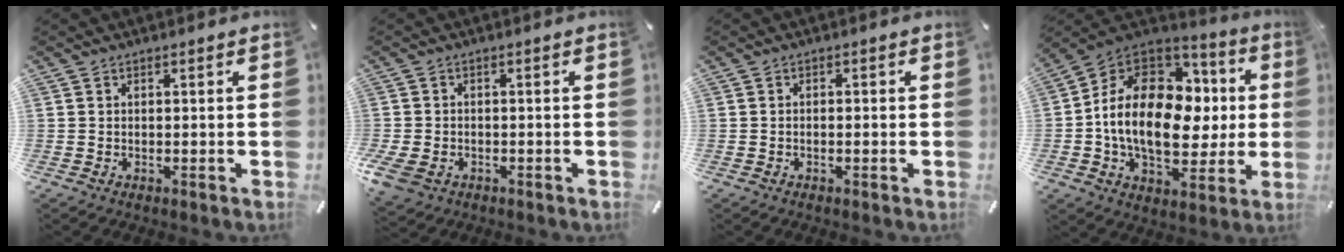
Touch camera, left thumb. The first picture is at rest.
{"total": 3.9, "force": [-1.8, 2.8, 2.1], "torque": [-0.062, 0.002, -0.040]}
{"total": 0.9, "force": [-0.7, 0.2, 0.5], "torque": [-0.010, 0.001, -0.012]}
{"total": 20.7, "force": [-0.8, 14.4, 14.9], "torque": [-0.287, 0.007, -0.011]}